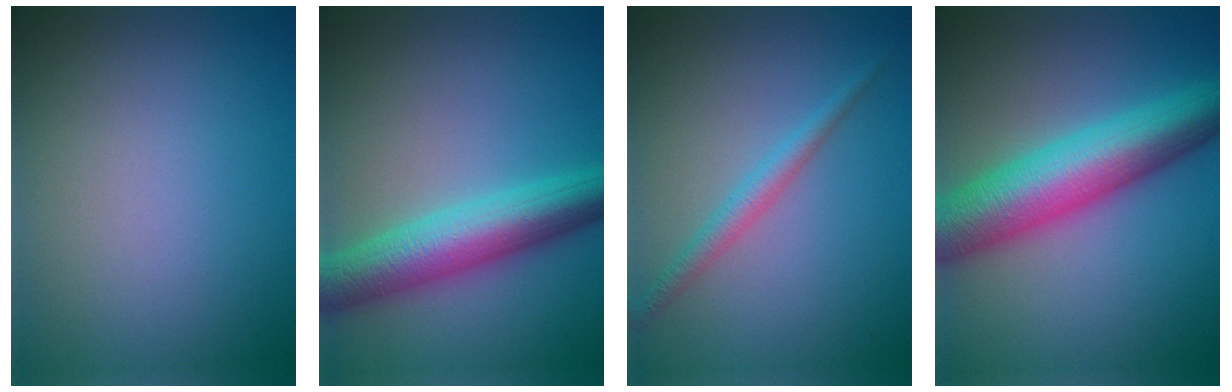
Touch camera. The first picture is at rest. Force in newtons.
{"total": 7.3, "press": 7.3, "slide": 0.0}
{"total": 2.0, "press": 2.0, "slide": 0.1}
{"total": 10.1, "press": 10.1, "slide": 0.1}